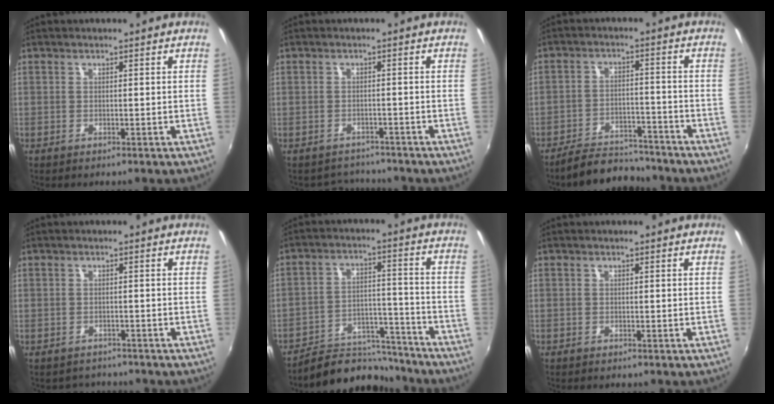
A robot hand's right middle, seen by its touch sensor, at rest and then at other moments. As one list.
[{"total": 3.8, "force": [-3.4, 1.8, -0.4], "torque": [-0.003, 0.013, -0.054]}, {"total": 9.8, "force": [-9.1, 2.6, 2.6], "torque": [-0.072, 0.008, -0.133]}, {"total": 2.6, "force": [-2.1, 1.6, -0.3], "torque": [-0.002, 0.006, -0.031]}, {"total": 13.7, "force": [-12.7, 4.2, 2.8], "torque": [-0.061, 0.028, -0.187]}, {"total": 0.0}]